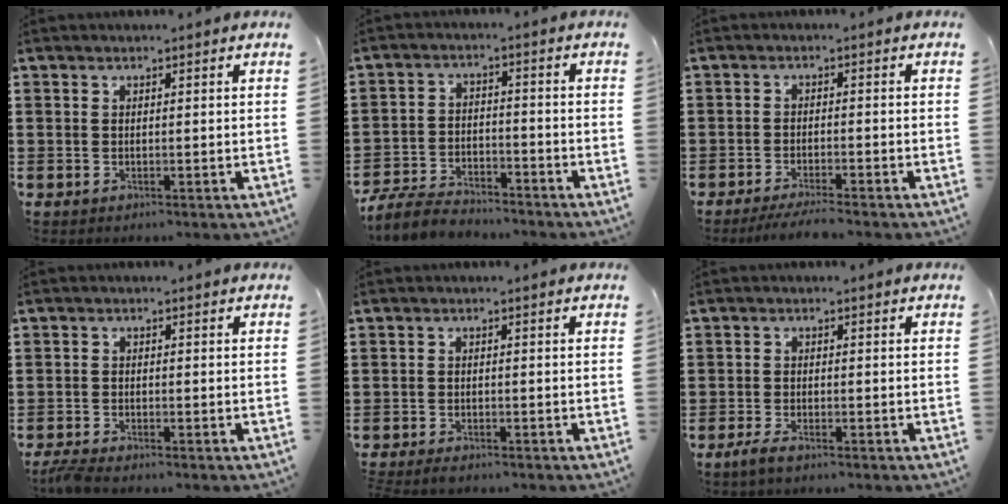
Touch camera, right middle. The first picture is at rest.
{"total": 5.1, "force": [-4.8, 1.1, 1.3], "torque": [-0.042, 0.002, -0.102]}
{"total": 2.9, "force": [-2.6, -0.1, 1.3], "torque": [-0.027, -0.004, -0.052]}
{"total": 2.1, "force": [-1.9, 0.1, 0.9], "torque": [-0.028, -0.003, -0.040]}
{"total": 1.1, "force": [-1.1, 0.1, 0.2], "torque": [-0.009, -0.001, -0.021]}
{"total": 1.8, "force": [-1.3, 0.3, 1.2], "torque": [-0.028, -0.001, -0.028]}